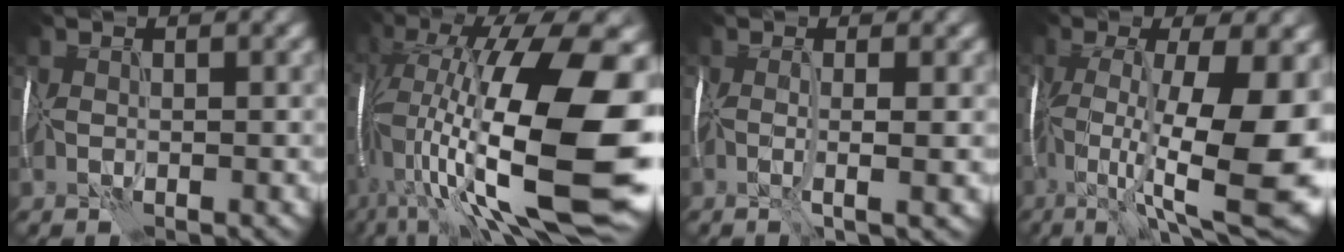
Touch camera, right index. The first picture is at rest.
{"total": 19.9, "force": [-1.8, 7.5, 18.4], "torque": [-0.318, 0.019, -0.039]}
{"total": 2.9, "force": [-0.2, 0.5, 2.8], "torque": [-0.040, -0.002, -0.005]}
{"total": 15.6, "force": [-2.7, 4.2, 14.8], "torque": [-0.240, 0.001, -0.038]}